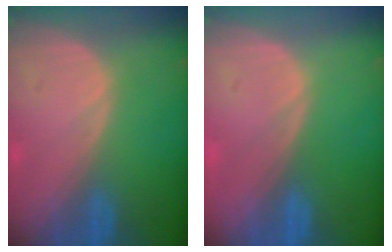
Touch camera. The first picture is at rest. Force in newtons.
{"total": 0.0}